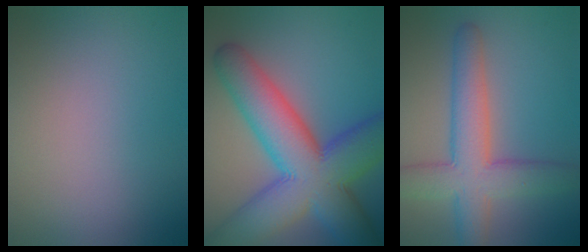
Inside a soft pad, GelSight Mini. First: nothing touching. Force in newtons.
{"total": 13.7, "press": 13.7, "slide": 0.3}
{"total": 7.4, "press": 7.4, "slide": 0.2}